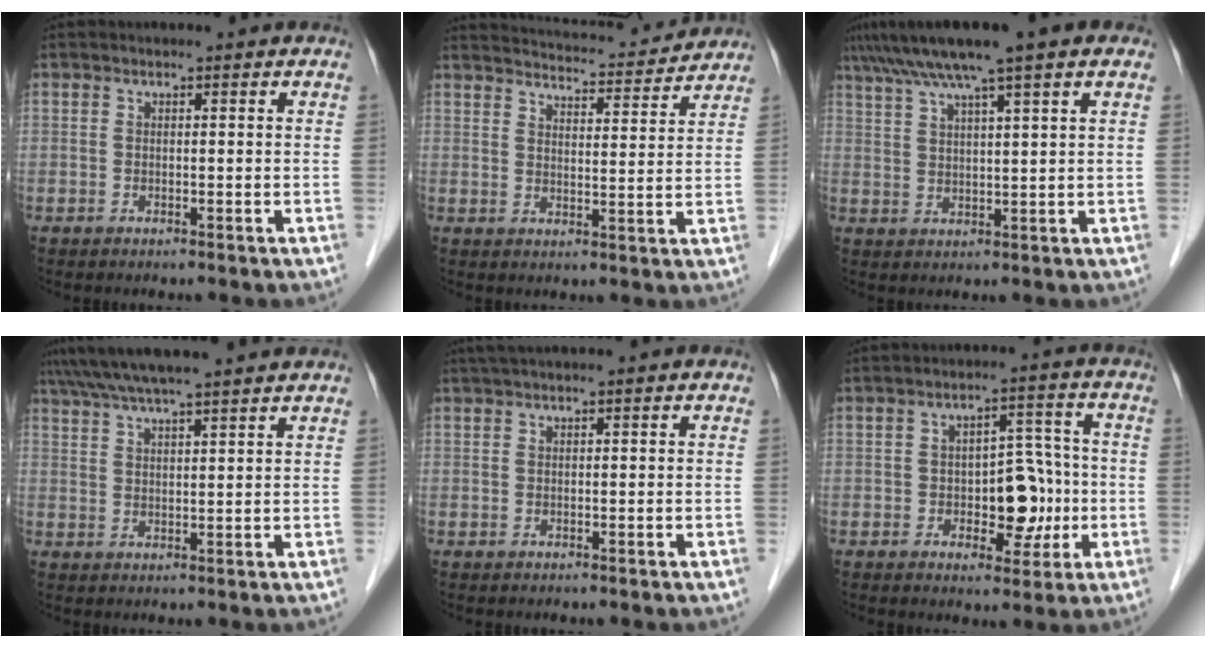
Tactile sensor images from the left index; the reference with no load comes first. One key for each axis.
{"total": 13.9, "fx": 13.5, "fy": 1.4, "fz": 2.9, "tx": -0.045, "ty": 0.007, "tz": 0.175}
{"total": 10.4, "fx": 7.3, "fy": -0.1, "fz": 7.4, "tx": -0.126, "ty": 0.034, "tz": 0.113}
{"total": 11.0, "fx": 9.5, "fy": -0.4, "fz": 5.5, "tx": -0.096, "ty": 0.033, "tz": 0.139}
{"total": 1.9, "fx": 1.3, "fy": -0.2, "fz": 1.3, "tx": -0.028, "ty": 0.020, "tz": 0.030}
{"total": 7.8, "fx": -1.6, "fy": 4.2, "fz": 6.4, "tx": -0.094, "ty": 0.023, "tz": -0.017}